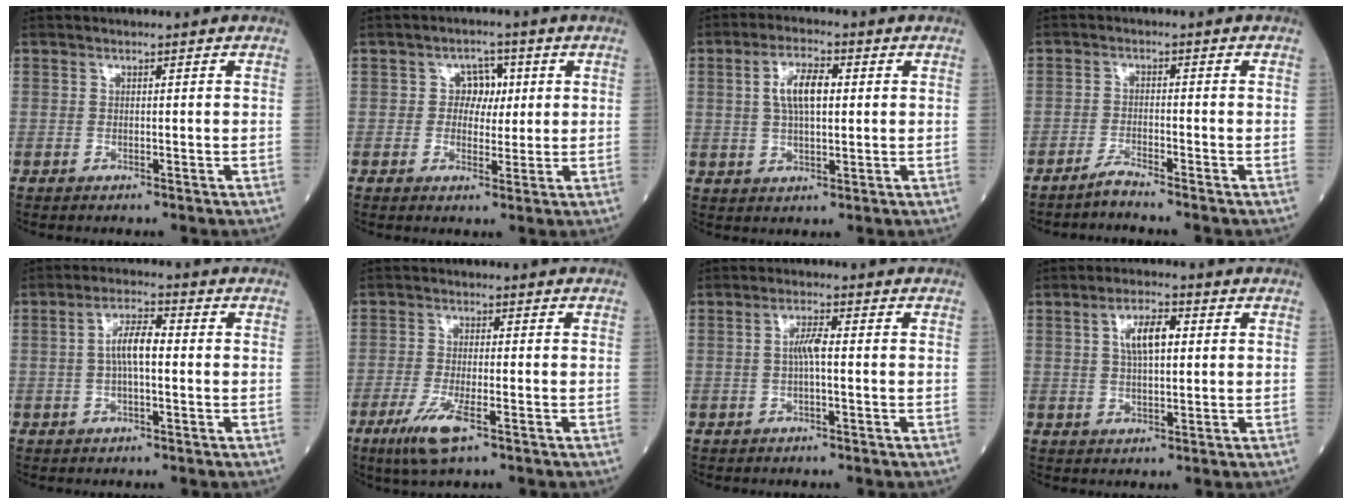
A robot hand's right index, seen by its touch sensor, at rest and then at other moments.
{"total": 3.8, "force": [0.7, 3.0, 2.2], "torque": [-0.022, 0.010, 0.007]}
{"total": 6.4, "force": [1.2, 2.3, 5.8], "torque": [-0.115, 0.013, 0.023]}
{"total": 2.3, "force": [-2.1, -0.6, 0.5], "torque": [-0.014, -0.009, -0.041]}
{"total": 5.1, "force": [0.1, 1.4, 4.9], "torque": [-0.097, 0.016, -0.003]}
{"total": 6.1, "force": [-3.3, 0.9, 5.0], "torque": [-0.108, -0.016, -0.061]}
{"total": 2.9, "force": [0.0, 0.4, 2.9], "torque": [-0.058, 0.005, -0.001]}
{"total": 5.6, "force": [1.5, 1.9, 5.1], "torque": [-0.096, 0.011, 0.027]}